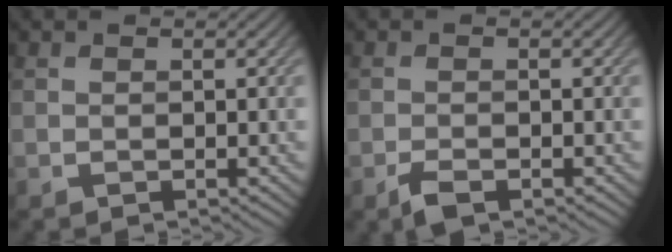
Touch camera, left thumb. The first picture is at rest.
{"total": 2.2, "force": [-1.5, 0.8, 1.4], "torque": [-0.030, -0.004, -0.030]}